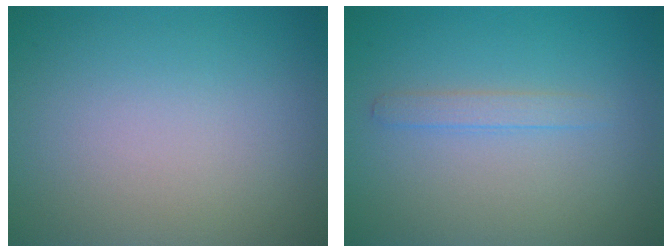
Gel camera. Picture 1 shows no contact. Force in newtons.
{"total": 1.3, "press": 1.3, "slide": 0.1}